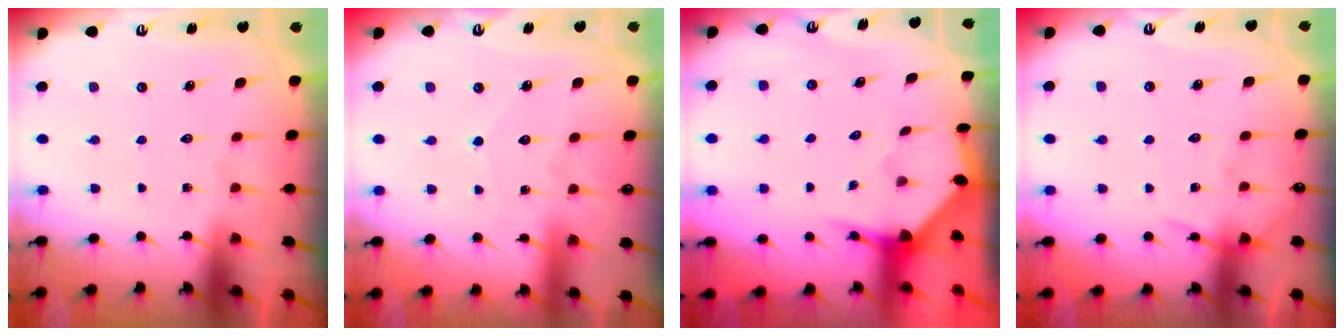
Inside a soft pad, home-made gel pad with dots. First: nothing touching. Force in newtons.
{"total": 3.0, "press": 3.0, "slide": 0.3}
{"total": 3.2, "press": 3.2, "slide": 0.3}
{"total": 5.8, "press": 5.7, "slide": 0.7}